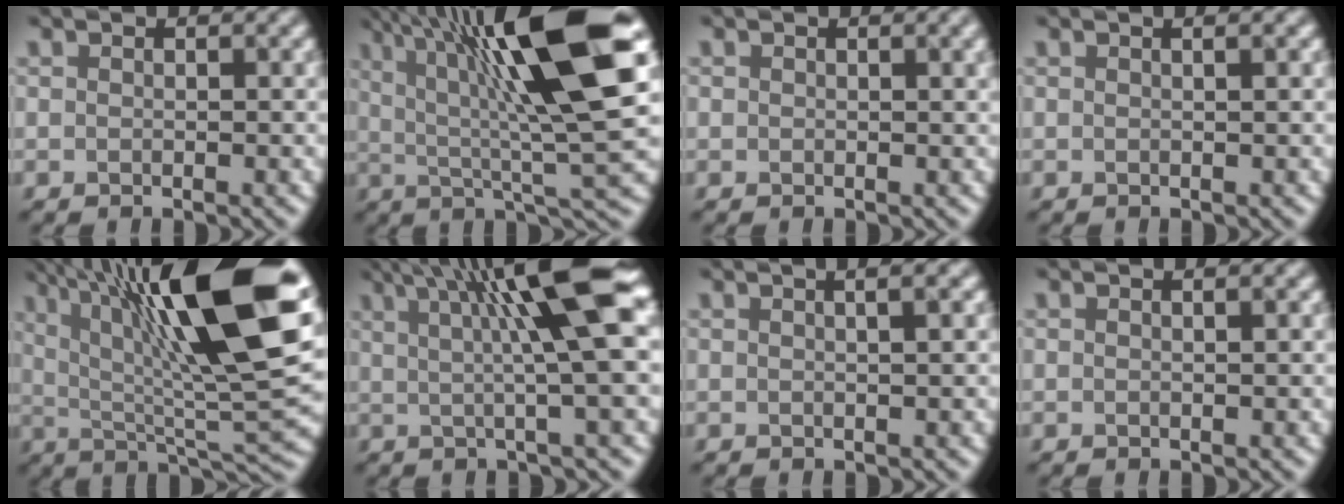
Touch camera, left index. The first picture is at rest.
{"total": 14.3, "force": [4.1, 2.6, 13.5], "torque": [-0.197, 0.014, 0.067]}
{"total": 1.2, "force": [0.5, 0.5, 1.0], "torque": [-0.007, 0.001, 0.016]}
{"total": 2.7, "force": [1.2, 1.5, 1.9], "torque": [0.007, 0.020, -0.011]}
{"total": 16.9, "force": [6.0, 4.2, 15.2], "torque": [-0.238, 0.013, 0.105]}
{"total": 10.1, "force": [2.7, 1.3, 9.7], "torque": [-0.115, 0.013, 0.041]}
{"total": 4.5, "force": [2.0, 2.2, 3.3], "torque": [-0.001, 0.039, -0.002]}
{"total": 1.8, "force": [0.8, 0.9, 1.2], "torque": [0.006, 0.005, -0.010]}